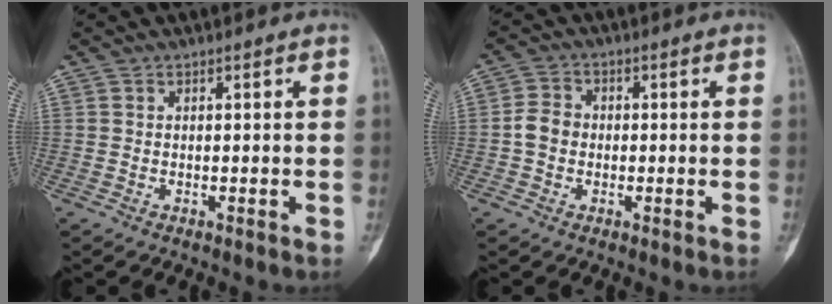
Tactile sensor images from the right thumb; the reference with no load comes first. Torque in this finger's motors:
{"motor_torque": [0.79, 0.74, 0.24, -0.02, 0.05]}